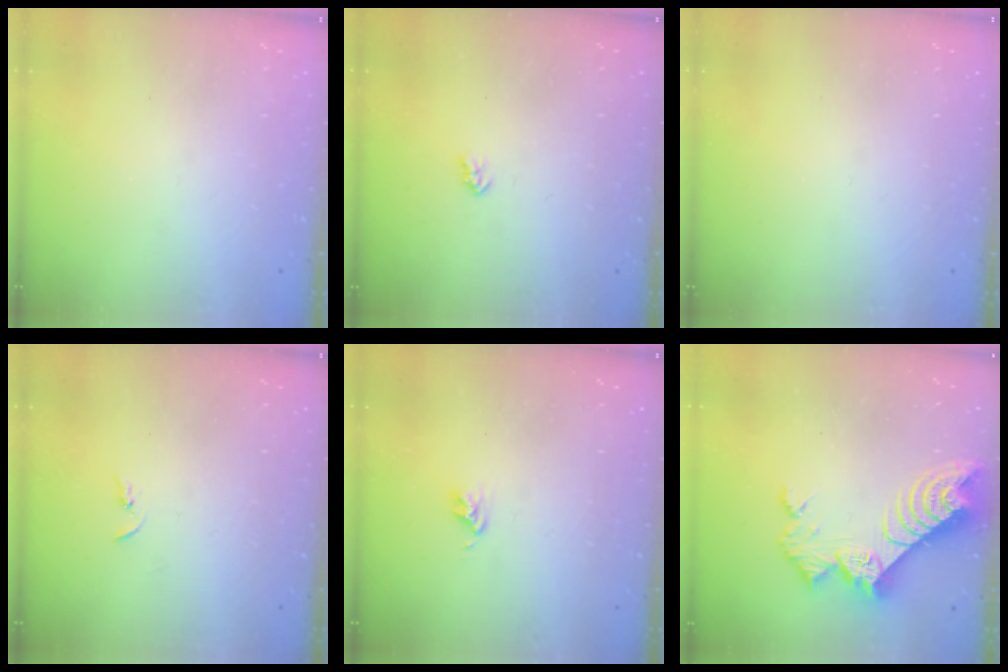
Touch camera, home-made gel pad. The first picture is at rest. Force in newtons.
{"total": 2.0, "press": 2.0, "slide": 0.3}
{"total": 0.0}
{"total": 2.2, "press": 2.2, "slide": 0.2}
{"total": 2.7, "press": 2.6, "slide": 0.4}
{"total": 10.0, "press": 10.0, "slide": 0.9}